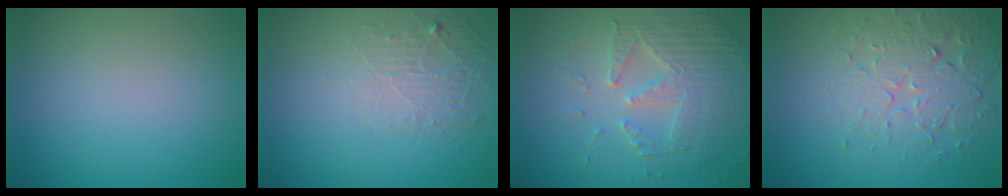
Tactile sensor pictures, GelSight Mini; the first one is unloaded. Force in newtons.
{"total": 1.8, "press": 0.8, "slide": 1.6}
{"total": 5.0, "press": 4.4, "slide": 2.4}
{"total": 4.2, "press": 3.9, "slide": 1.5}